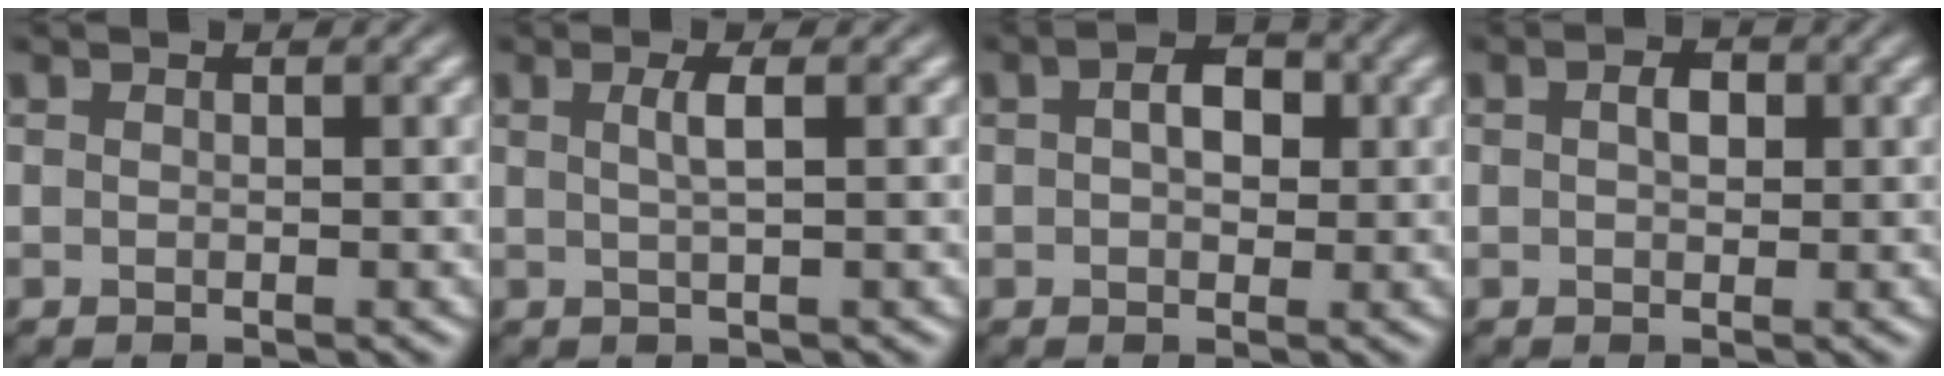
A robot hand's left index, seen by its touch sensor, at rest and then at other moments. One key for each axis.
{"total": 2.0, "fx": 0.4, "fy": 0.5, "fz": 1.9, "tx": -0.032, "ty": 0.003, "tz": 0.004}
{"total": 3.3, "fx": 0.7, "fy": 2.0, "fz": 2.5, "tx": -0.039, "ty": 0.007, "tz": 0.005}
{"total": 1.8, "fx": 0.4, "fy": 1.1, "fz": 1.4, "tx": -0.024, "ty": 0.004, "tz": 0.002}